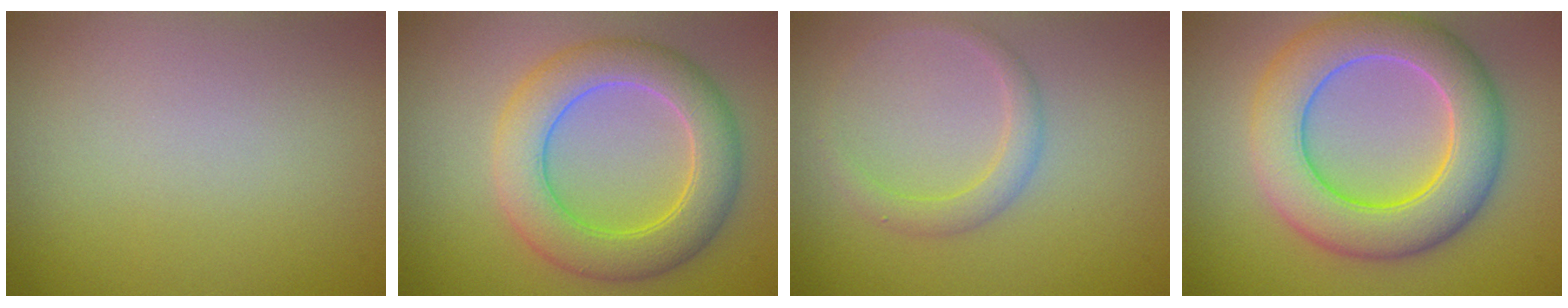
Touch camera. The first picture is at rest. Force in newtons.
{"total": 6.4, "press": 6.4, "slide": 0.2}
{"total": 2.0, "press": 2.0, "slide": 0.2}
{"total": 8.4, "press": 8.4, "slide": 0.5}